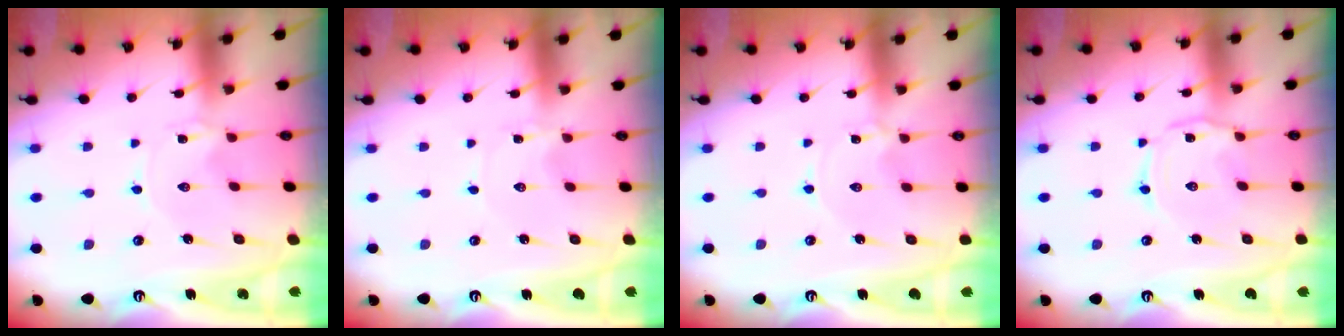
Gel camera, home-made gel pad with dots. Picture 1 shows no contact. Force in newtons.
{"total": 0.0}
{"total": 0.0}
{"total": 2.8, "press": 2.8, "slide": 0.4}